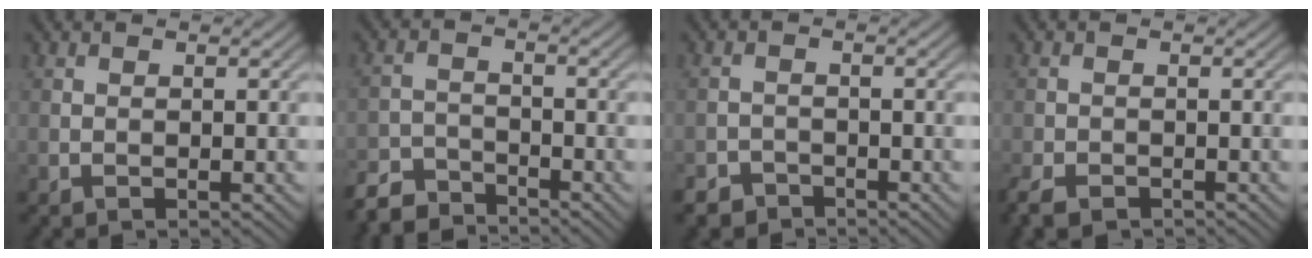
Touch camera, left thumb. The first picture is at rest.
{"total": 5.1, "force": [-4.7, 1.5, 1.3], "torque": [-0.021, -0.007, -0.100]}
{"total": 3.0, "force": [-2.6, 1.5, 0.3], "torque": [-0.002, 0.004, -0.049]}
{"total": 3.4, "force": [-2.6, 1.6, 1.6], "torque": [-0.035, -0.012, -0.054]}